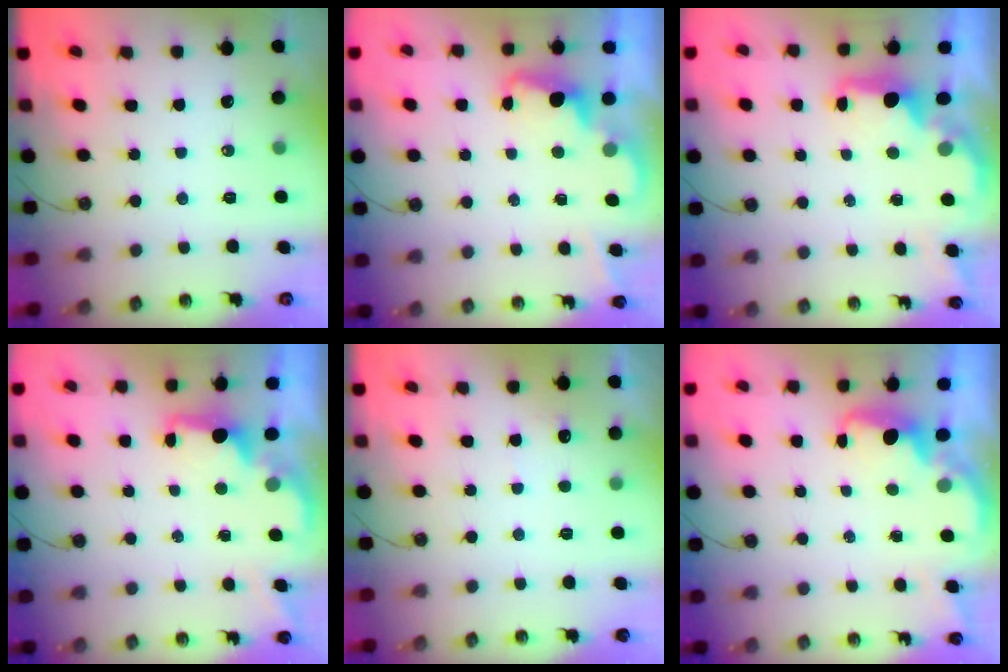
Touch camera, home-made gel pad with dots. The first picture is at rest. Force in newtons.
{"total": 2.4, "press": 2.4, "slide": 0.5}
{"total": 1.8, "press": 1.7, "slide": 0.6}
{"total": 1.9, "press": 1.7, "slide": 0.8}
{"total": 4.4, "press": 4.2, "slide": 1.2}
{"total": 1.9, "press": 1.8, "slide": 0.7}